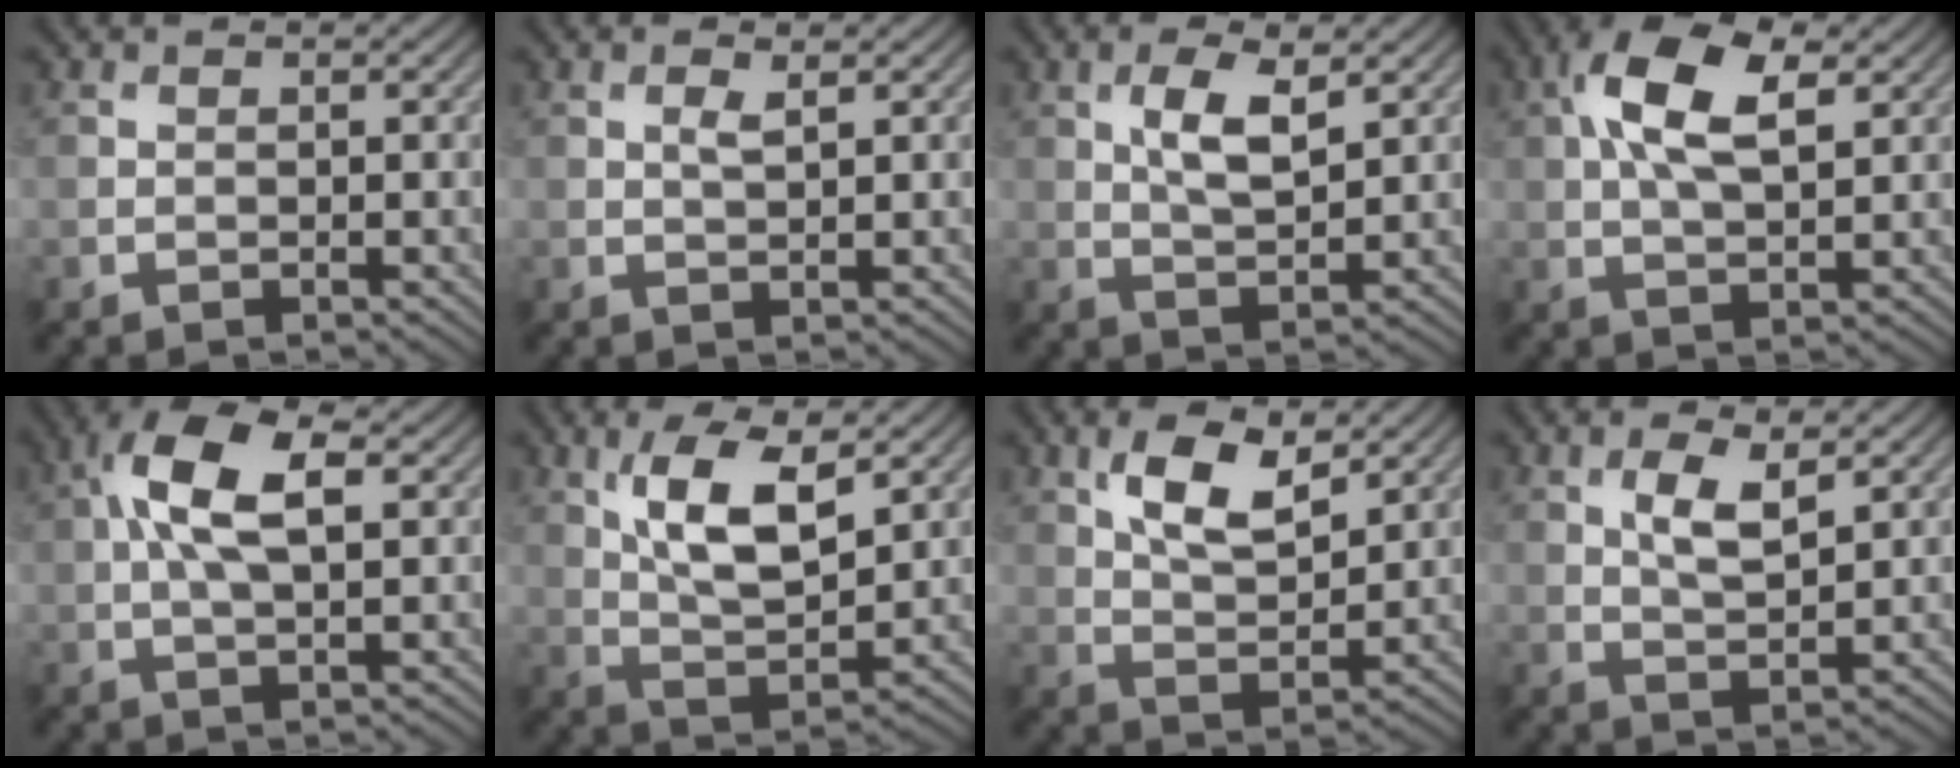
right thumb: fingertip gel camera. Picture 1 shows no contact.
{"total": 1.6, "force": [0.7, 0.4, 1.4], "torque": [-0.031, -0.001, 0.015]}
{"total": 5.4, "force": [1.9, 1.9, 4.6], "torque": [-0.099, -0.003, 0.038]}
{"total": 9.5, "force": [2.8, 4.4, 7.9], "torque": [-0.171, 0.015, 0.046]}
{"total": 8.9, "force": [1.9, 4.0, 7.7], "torque": [-0.160, 0.017, 0.026]}
{"total": 9.2, "force": [3.6, 3.6, 7.6], "torque": [-0.157, 0.002, 0.070]}
{"total": 7.8, "force": [4.0, 3.3, 5.8], "torque": [-0.117, 0.001, 0.078]}
{"total": 4.7, "force": [1.9, 1.7, 4.0], "torque": [-0.088, -0.004, 0.038]}